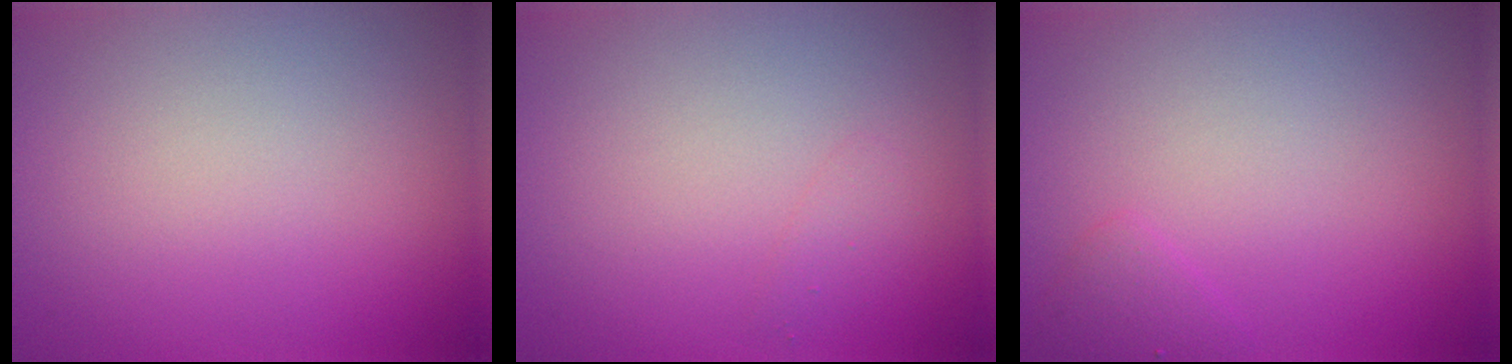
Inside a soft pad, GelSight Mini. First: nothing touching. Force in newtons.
{"total": 0.8, "press": 0.8, "slide": 0.0}
{"total": 1.1, "press": 1.1, "slide": 0.1}